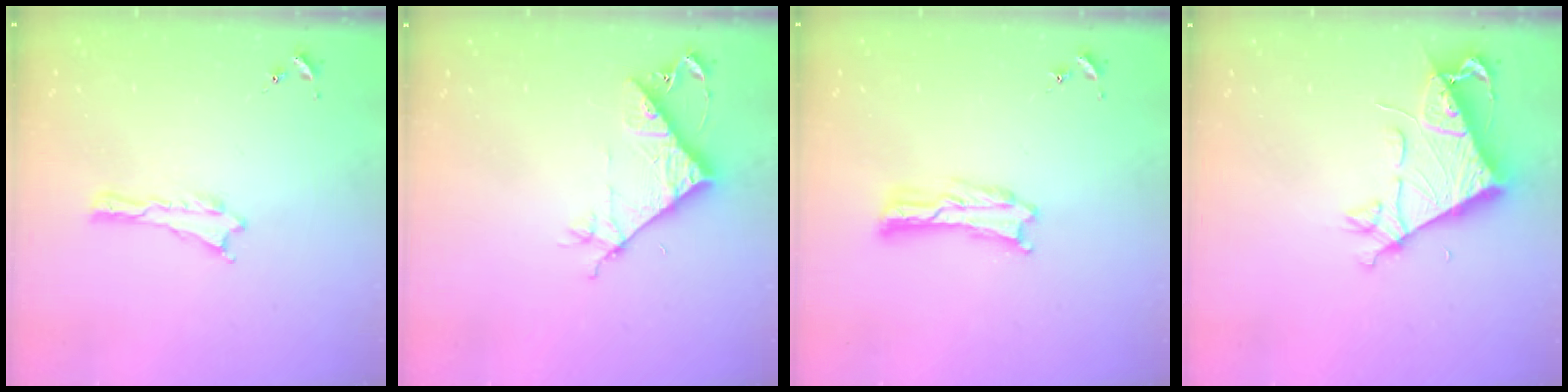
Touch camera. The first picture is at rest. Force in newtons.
{"total": 8.1, "press": 8.1, "slide": 0.5}
{"total": 0.8, "press": 0.8, "slide": 0.2}
{"total": 7.4, "press": 7.4, "slide": 0.7}